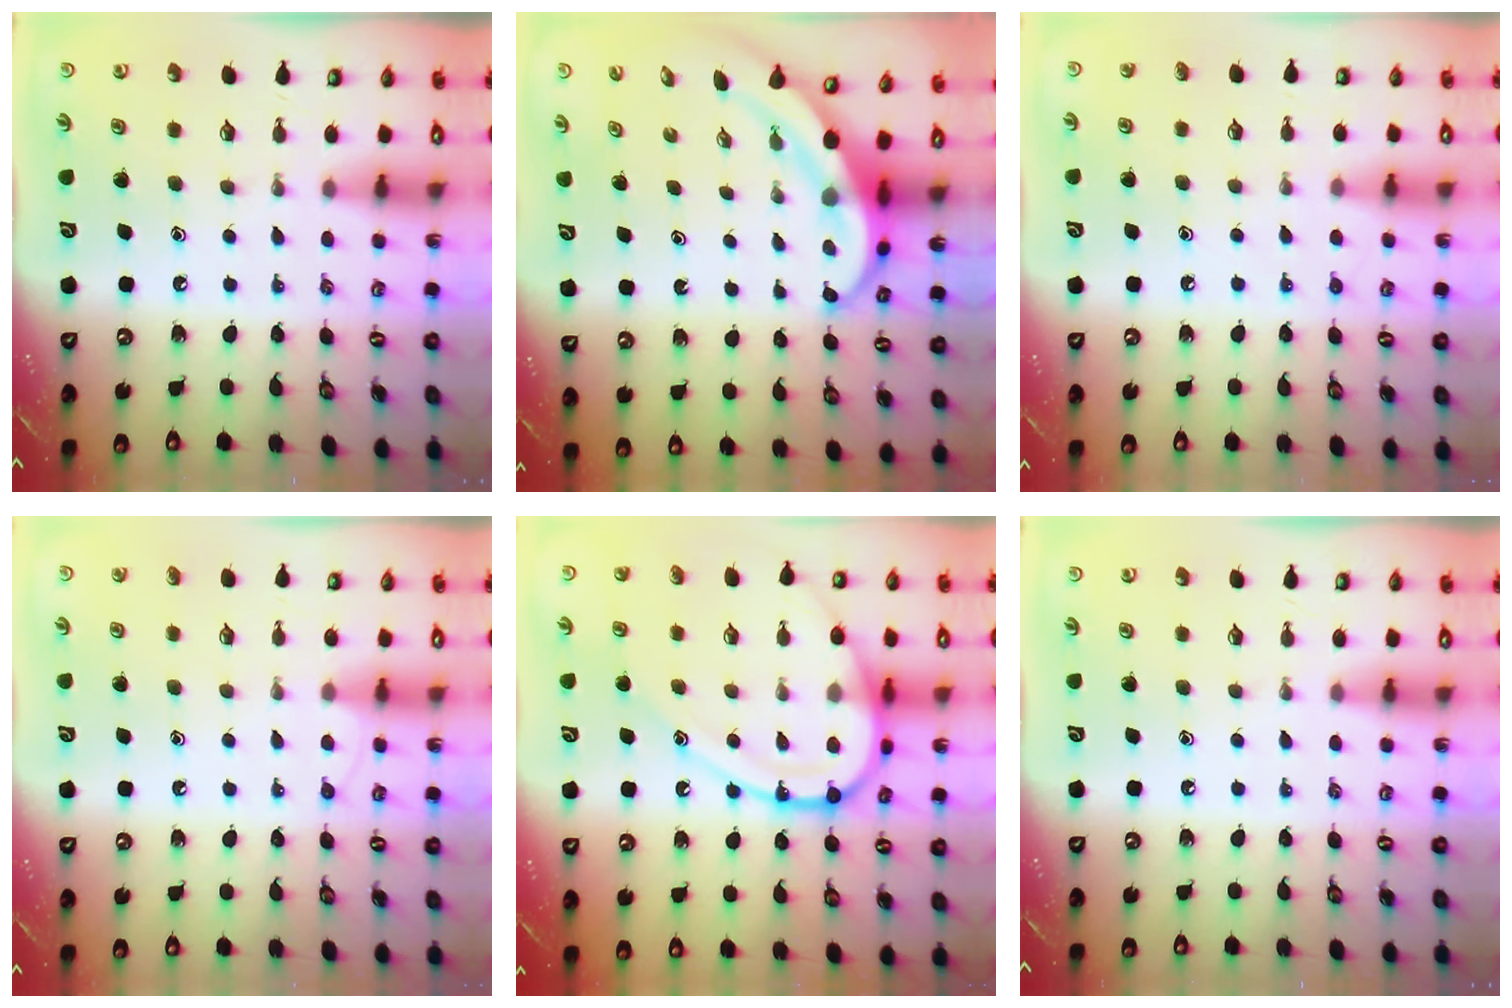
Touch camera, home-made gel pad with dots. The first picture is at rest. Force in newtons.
{"total": 4.1, "press": 4.1, "slide": 0.7}
{"total": 5.4, "press": 5.4, "slide": 0.7}
{"total": 5.8, "press": 5.8, "slide": 0.6}
{"total": 15.8, "press": 15.7, "slide": 1.2}
{"total": 0.0}